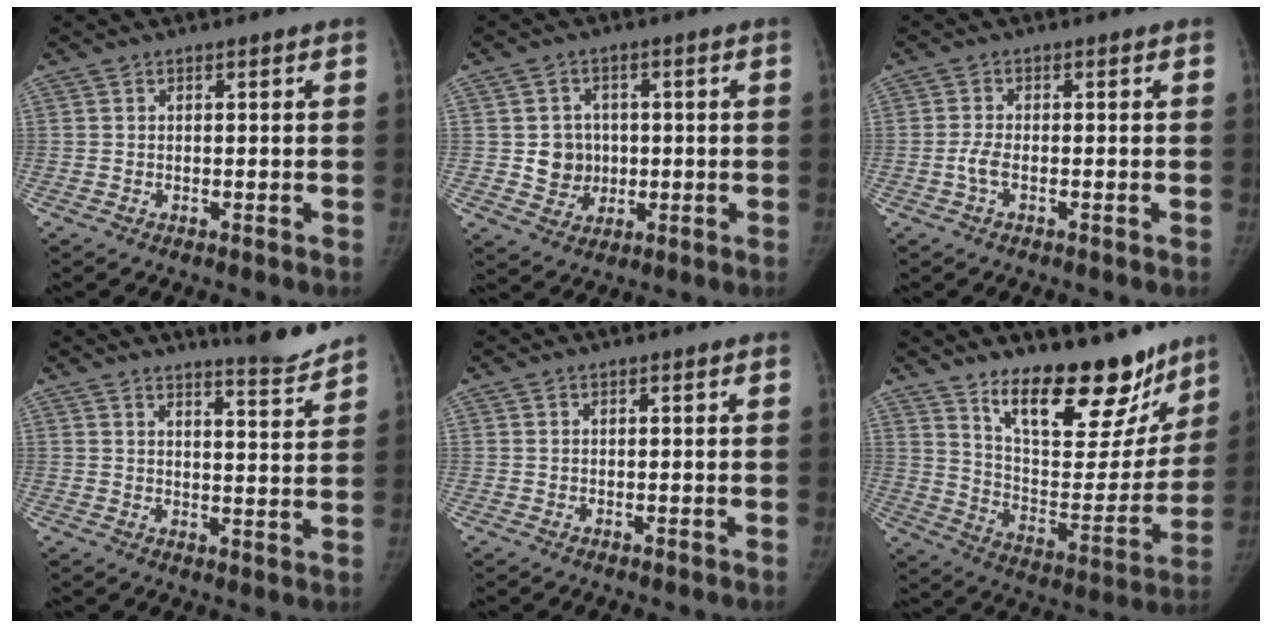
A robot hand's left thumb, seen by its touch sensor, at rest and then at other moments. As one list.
[{"total": 6.4, "force": [0.1, 5.9, 2.3], "torque": [-0.006, 0.005, 0.006]}, {"total": 2.3, "force": [-0.7, 0.9, 2.0], "torque": [-0.048, 0.004, -0.016]}, {"total": 6.6, "force": [6.1, 0.2, 2.4], "torque": [-0.028, -0.059, 0.083]}, {"total": 0.0}, {"total": 23.4, "force": [16.8, 9.5, 13.3], "torque": [-0.133, -0.104, 0.263]}]